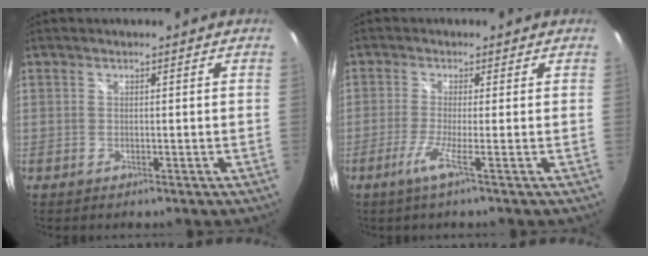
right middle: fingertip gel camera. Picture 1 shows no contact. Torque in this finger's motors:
{"motor_torque": [1.19, -0.94, 0.16, 0.10]}